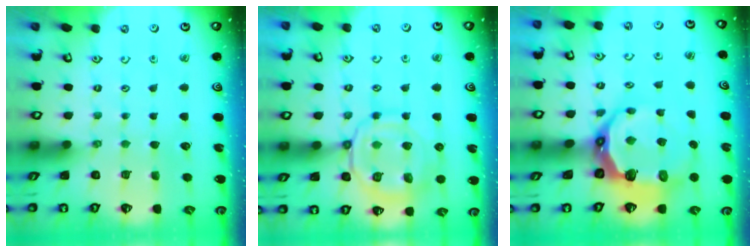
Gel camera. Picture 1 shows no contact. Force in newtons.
{"total": 12.6, "press": 12.6, "slide": 1.2}
{"total": 11.6, "press": 10.5, "slide": 5.1}